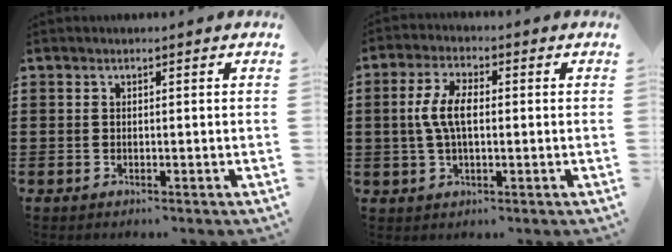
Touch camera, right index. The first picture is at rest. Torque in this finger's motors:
{"motor_torque": [0.77, -0.60, 0.52, 0.14]}